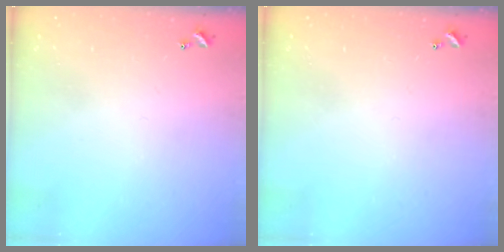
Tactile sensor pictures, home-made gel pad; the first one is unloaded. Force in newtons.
{"total": 0.0}